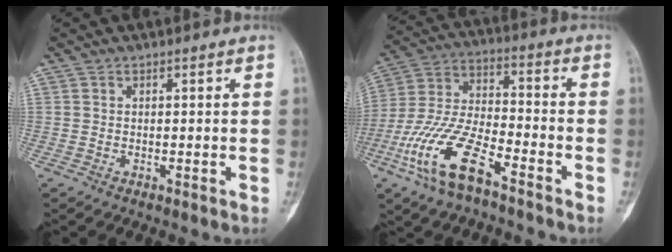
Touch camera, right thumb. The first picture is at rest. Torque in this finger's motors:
{"motor_torque": [0.59, 0.58, 0.56, -0.04, 0.19]}